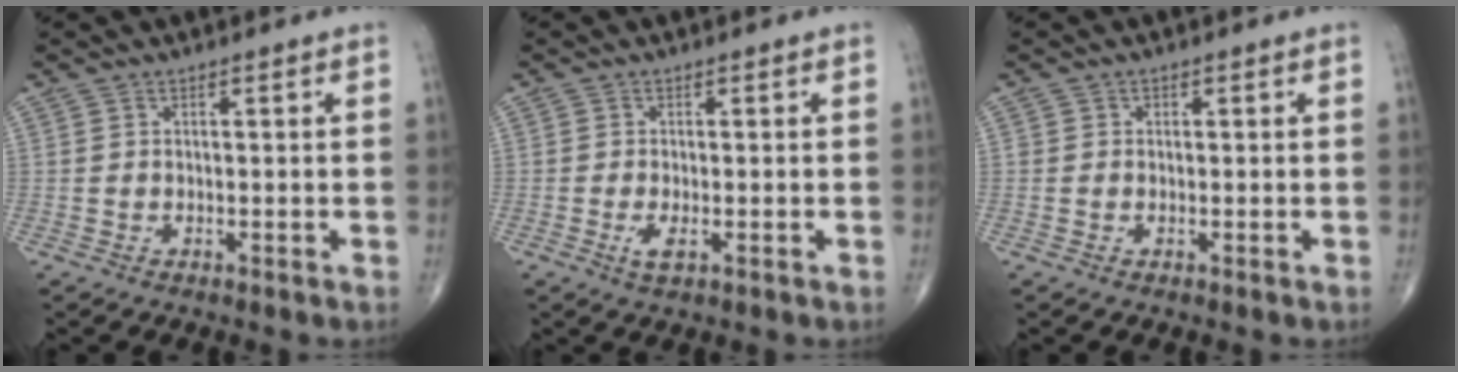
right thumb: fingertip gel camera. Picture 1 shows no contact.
{"total": 2.3, "force": [-0.7, 0.8, 2.0], "torque": [-0.047, -0.007, -0.015]}
{"total": 0.7, "force": [0.1, 0.7, 0.1], "torque": [0.005, 0.002, 0.000]}